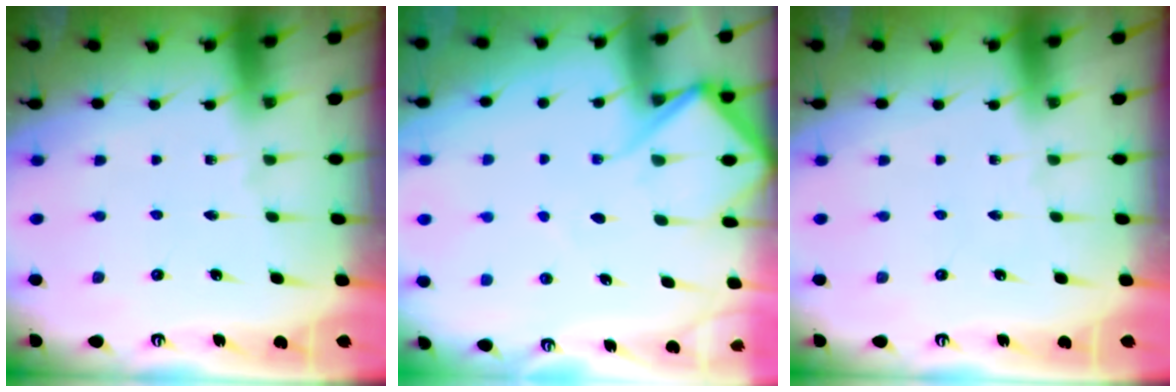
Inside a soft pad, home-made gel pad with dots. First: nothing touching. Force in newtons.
{"total": 8.7, "press": 8.7, "slide": 0.8}
{"total": 0.0}